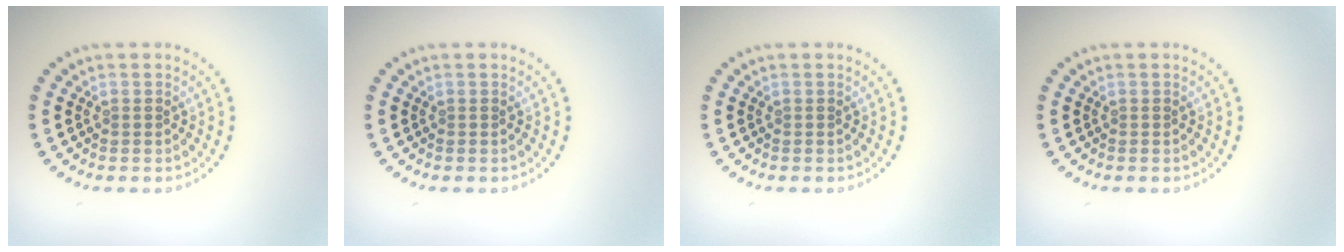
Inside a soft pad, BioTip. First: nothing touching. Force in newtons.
{"total": 0.0}
{"total": 0.0}
{"total": 0.0}